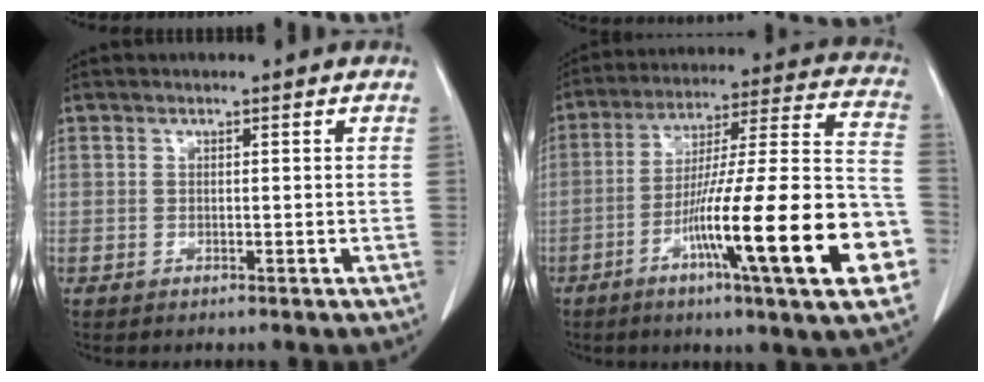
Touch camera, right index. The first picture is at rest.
{"total": 24.6, "force": [-9.0, 1.0, 22.9], "torque": [-0.304, -0.009, -0.142]}